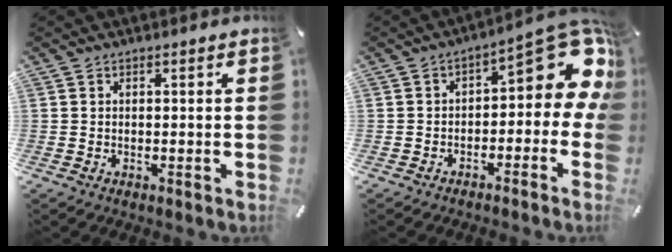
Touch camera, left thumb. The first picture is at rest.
{"total": 11.1, "force": [3.8, 5.4, 8.9], "torque": [-0.102, -0.038, 0.061]}